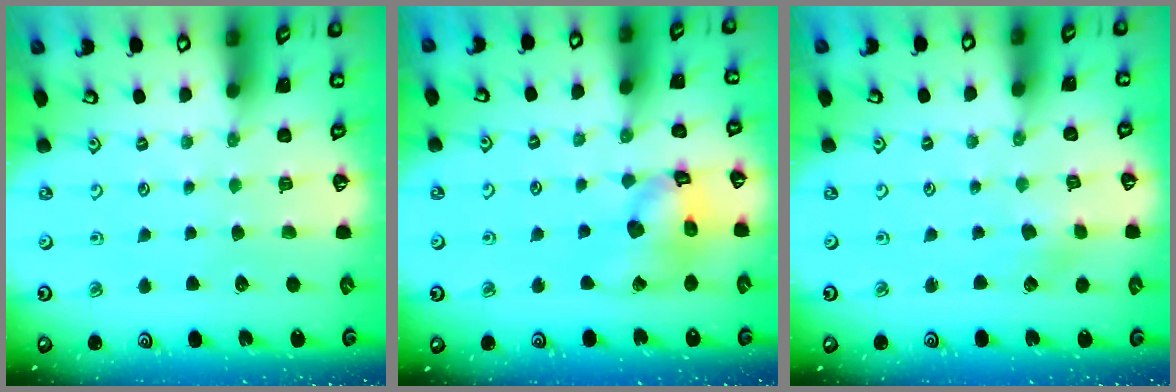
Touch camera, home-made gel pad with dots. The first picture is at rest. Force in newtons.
{"total": 14.1, "press": 13.9, "slide": 2.0}
{"total": 1.3, "press": 1.3, "slide": 0.1}